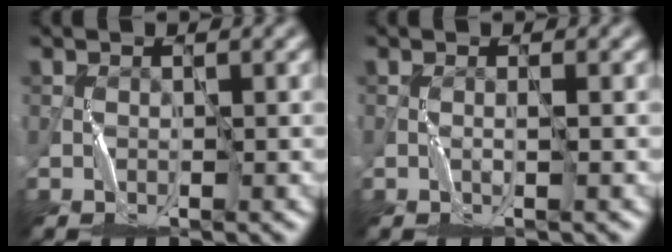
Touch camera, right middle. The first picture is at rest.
{"total": 0.6, "force": [0.0, -0.6, -0.2], "torque": [-0.002, 0.001, 0.000]}